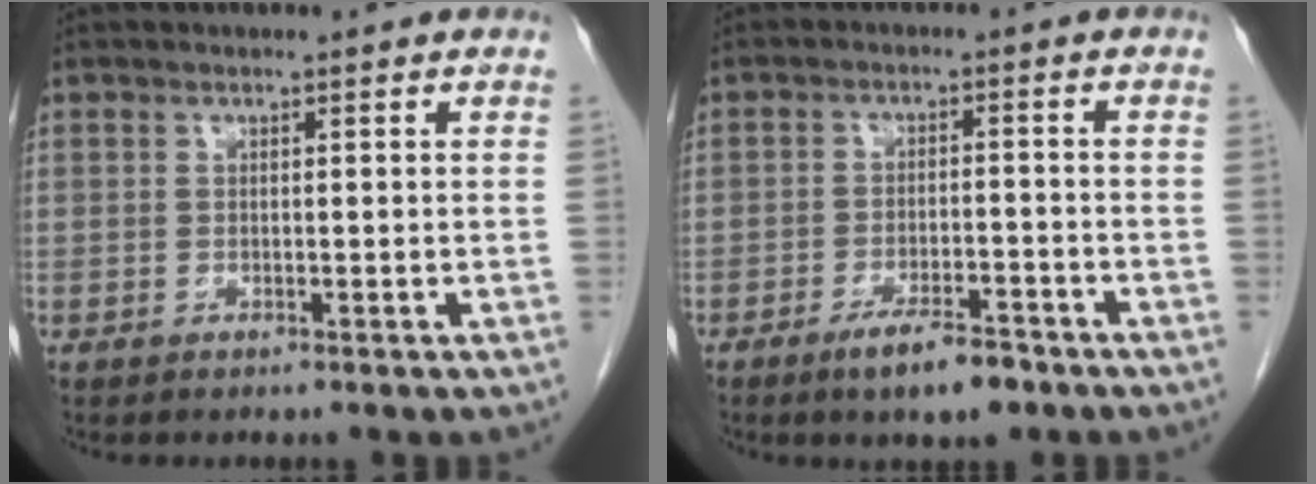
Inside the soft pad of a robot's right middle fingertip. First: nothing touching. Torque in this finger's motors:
{"motor_torque": [1.28, -0.86, 0.41, 0.09]}